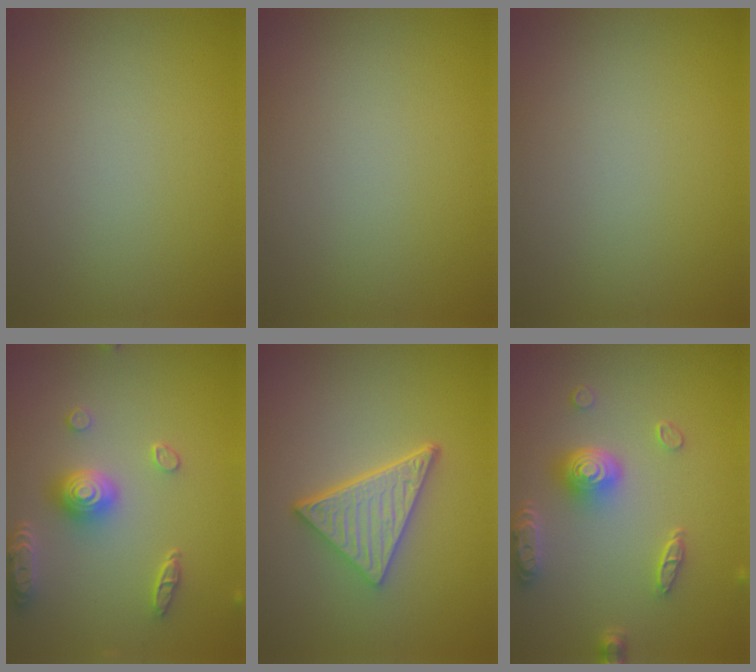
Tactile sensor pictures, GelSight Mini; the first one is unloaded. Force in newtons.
{"total": 0.0}
{"total": 0.0}
{"total": 4.5, "press": 3.8, "slide": 2.5}
{"total": 5.2, "press": 3.9, "slide": 3.5}
{"total": 4.9, "press": 3.7, "slide": 3.1}